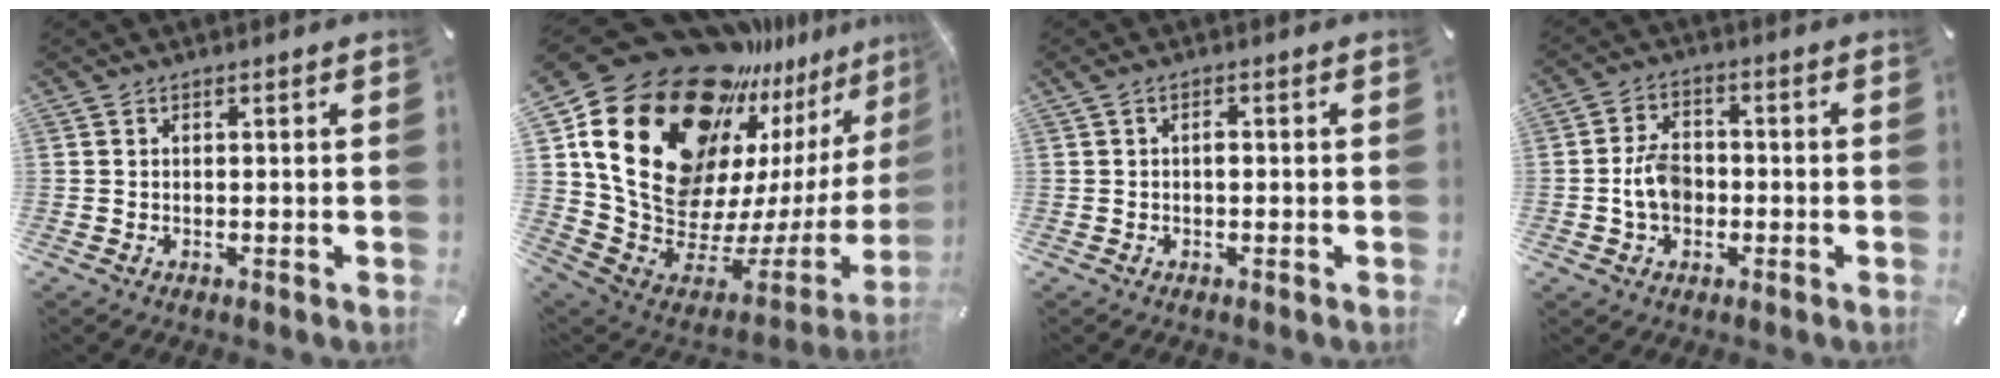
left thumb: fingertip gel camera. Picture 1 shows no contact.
{"total": 30.1, "force": [14.3, 19.3, 18.2], "torque": [-0.293, -0.147, 0.293]}
{"total": 1.7, "force": [-0.1, 1.0, 1.4], "torque": [-0.028, 0.004, -0.003]}
{"total": 6.8, "force": [-1.3, 4.9, 4.5], "torque": [-0.091, 0.005, -0.028]}